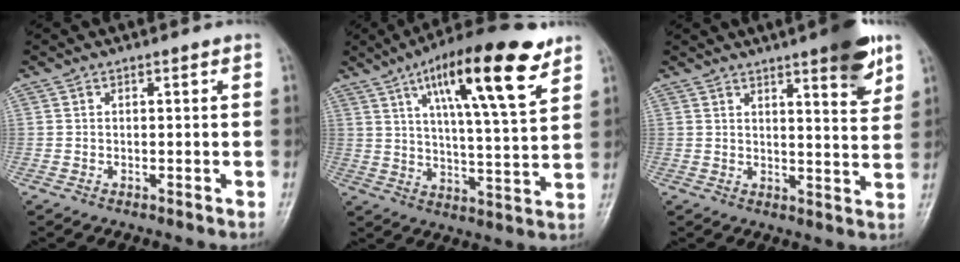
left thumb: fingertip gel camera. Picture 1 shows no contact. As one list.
[{"total": 19.2, "force": [10.3, 4.6, 15.6], "torque": [-0.225, -0.034, 0.163]}, {"total": 9.8, "force": [5.9, 2.0, 7.6], "torque": [-0.085, -0.031, 0.074]}]